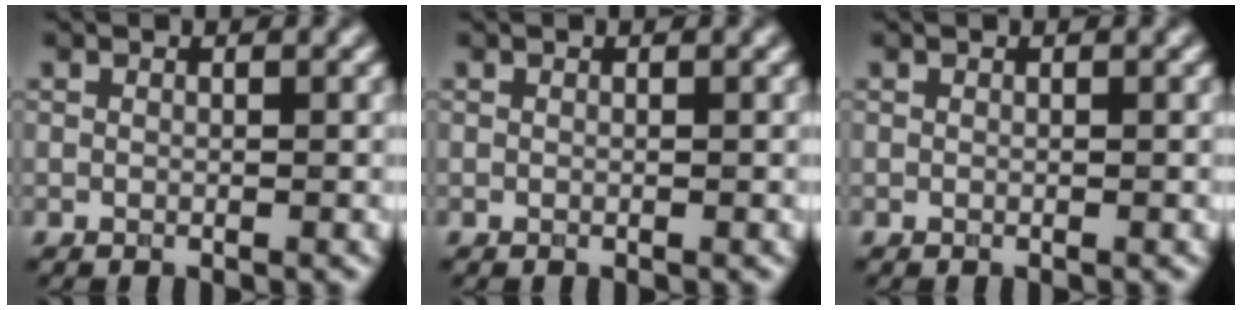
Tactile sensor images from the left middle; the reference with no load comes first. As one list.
[{"total": 0.0}, {"total": 0.0}]